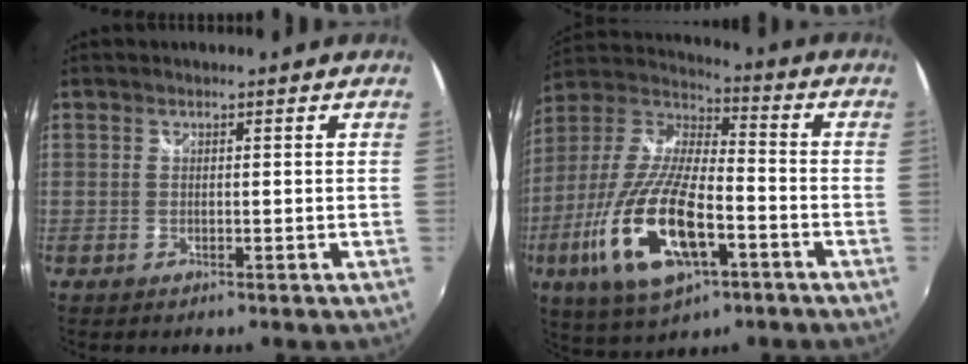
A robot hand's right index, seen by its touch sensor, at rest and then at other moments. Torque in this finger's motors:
{"motor_torque": [1.76, -0.37, 1.05, 0.13]}